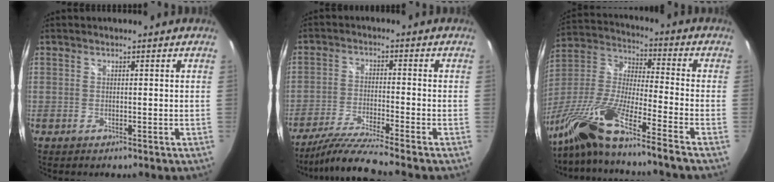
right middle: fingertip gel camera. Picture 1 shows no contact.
{"total": 9.1, "force": [-7.9, -1.7, 4.2], "torque": [-0.096, -0.017, -0.148]}
{"total": 17.5, "force": [-13.1, -0.2, 11.5], "torque": [-0.222, -0.039, -0.256]}